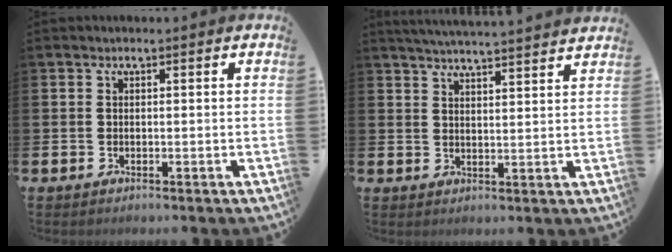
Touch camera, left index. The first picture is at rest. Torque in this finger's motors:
{"motor_torque": [0.51, -1.00, 0.17, 0.10]}